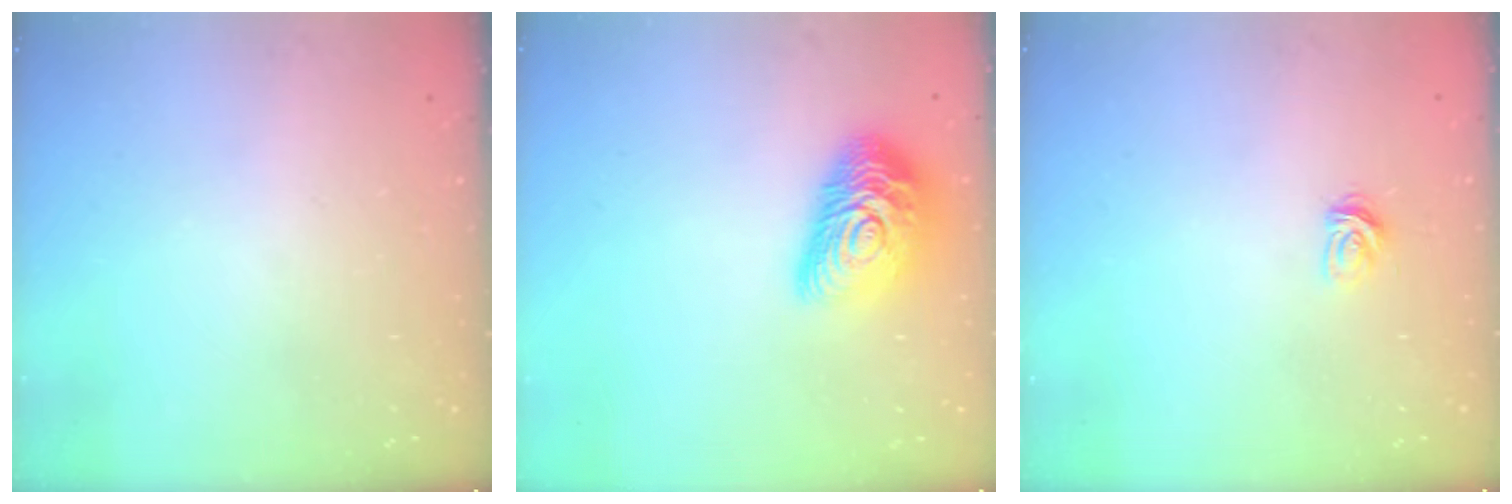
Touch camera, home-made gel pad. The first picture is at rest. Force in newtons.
{"total": 16.0, "press": 15.9, "slide": 1.0}
{"total": 3.3, "press": 3.3, "slide": 0.4}